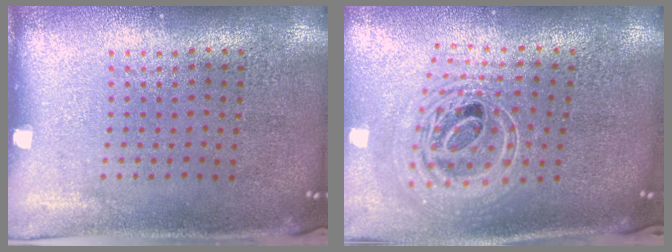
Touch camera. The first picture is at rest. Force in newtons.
{"total": 2.6, "press": 1.9, "slide": 1.8}